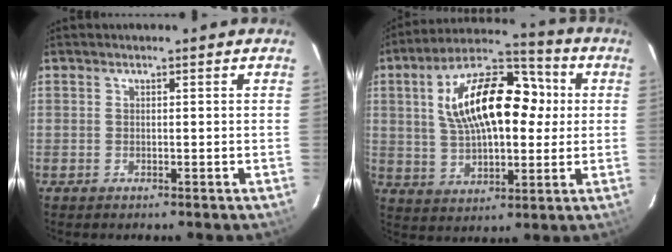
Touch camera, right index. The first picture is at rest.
{"total": 18.8, "force": [3.2, 9.7, 15.8], "torque": [-0.291, 0.032, 0.051]}